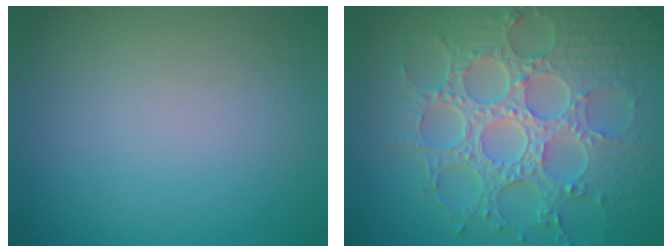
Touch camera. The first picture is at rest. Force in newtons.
{"total": 8.9, "press": 6.5, "slide": 6.1}